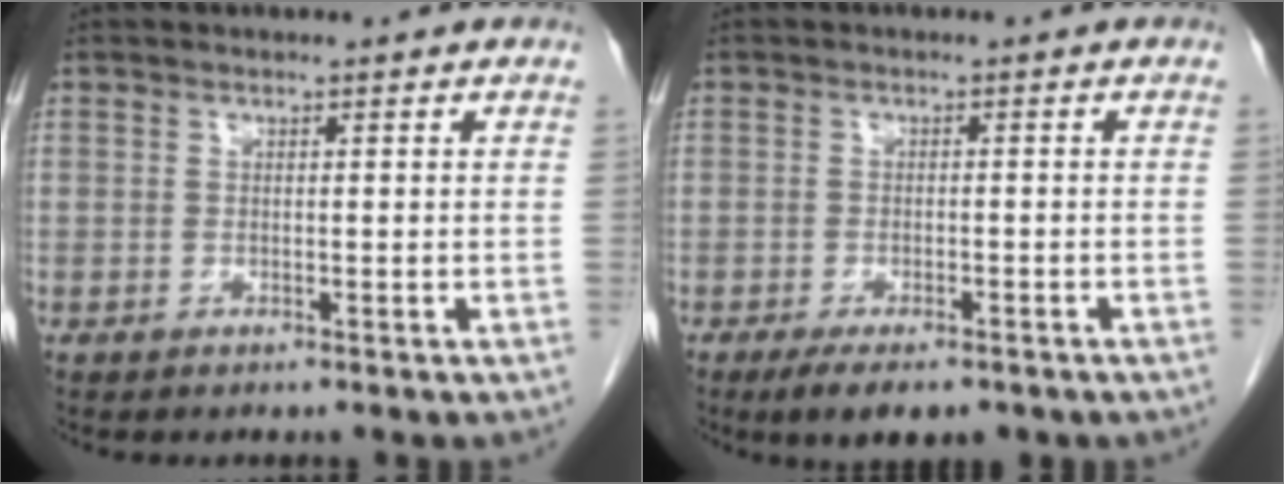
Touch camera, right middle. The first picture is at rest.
{"total": 6.7, "force": [-4.8, 2.4, 4.1], "torque": [-0.056, -0.009, -0.068]}